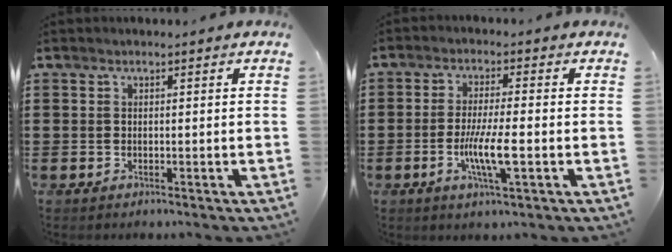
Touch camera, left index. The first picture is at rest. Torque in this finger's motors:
{"motor_torque": [1.16, 0.73, 0.45, 0.13]}